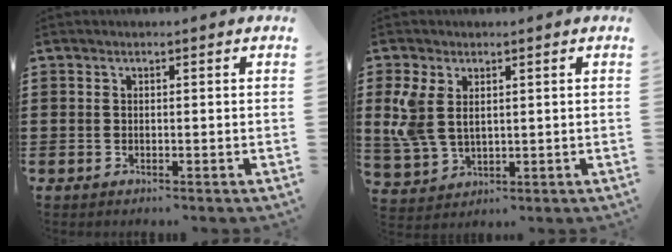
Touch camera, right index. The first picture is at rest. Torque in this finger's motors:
{"motor_torque": [0.94, 0.01, 0.35, 0.21]}